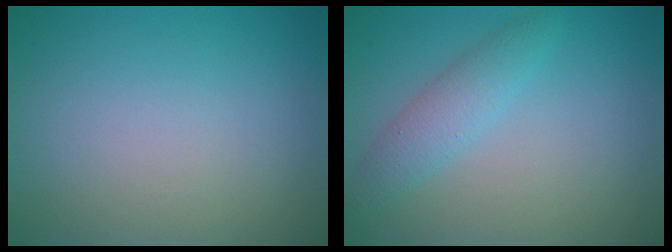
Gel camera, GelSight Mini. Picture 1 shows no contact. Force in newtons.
{"total": 2.6, "press": 2.6, "slide": 0.0}